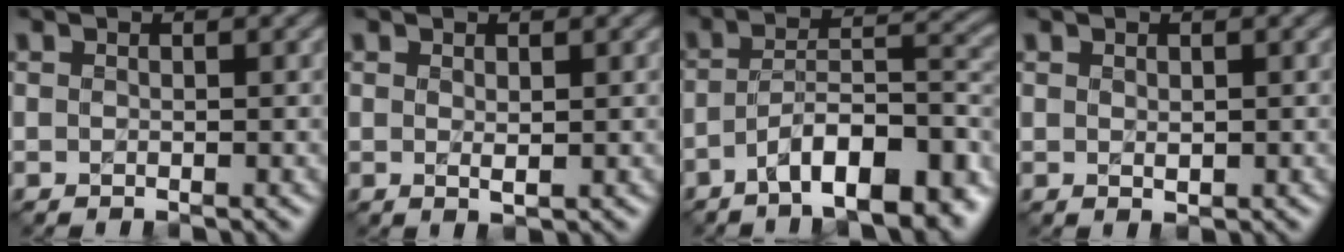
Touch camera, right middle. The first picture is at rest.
{"total": 0.9, "force": [0.7, 0.1, 0.6], "torque": [-0.012, 0.001, 0.012]}
{"total": 10.2, "force": [-5.5, 3.4, 8.0], "torque": [-0.114, 0.010, -0.091]}
{"total": 0.8, "force": [0.6, 0.3, 0.3], "torque": [-0.007, 0.002, 0.012]}